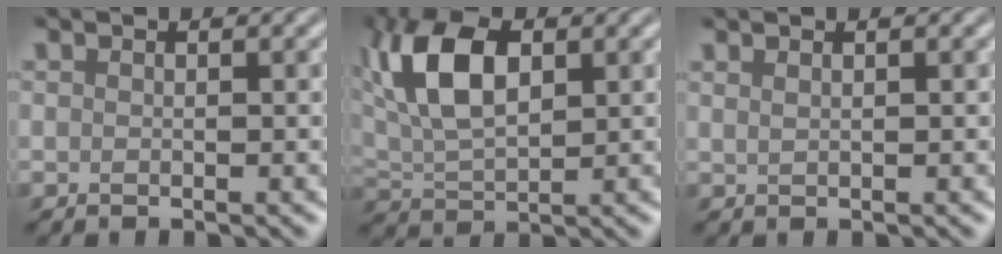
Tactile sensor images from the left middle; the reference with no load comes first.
{"total": 8.6, "force": [2.5, 4.7, 6.8], "torque": [-0.150, 0.018, 0.040]}
{"total": 0.9, "force": [0.6, 0.3, 0.6], "torque": [-0.008, -0.004, 0.008]}